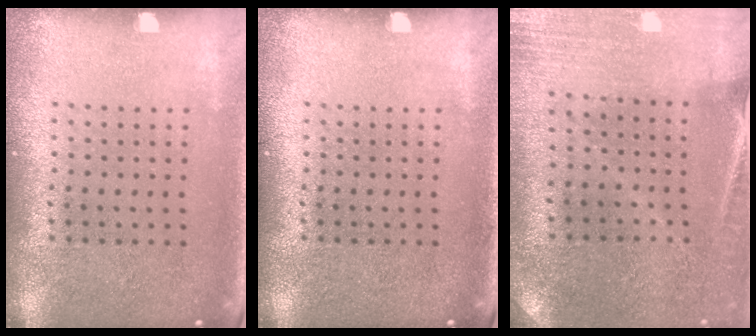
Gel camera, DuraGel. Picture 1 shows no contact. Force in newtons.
{"total": 0.0}
{"total": 0.5, "press": 0.5, "slide": 0.0}